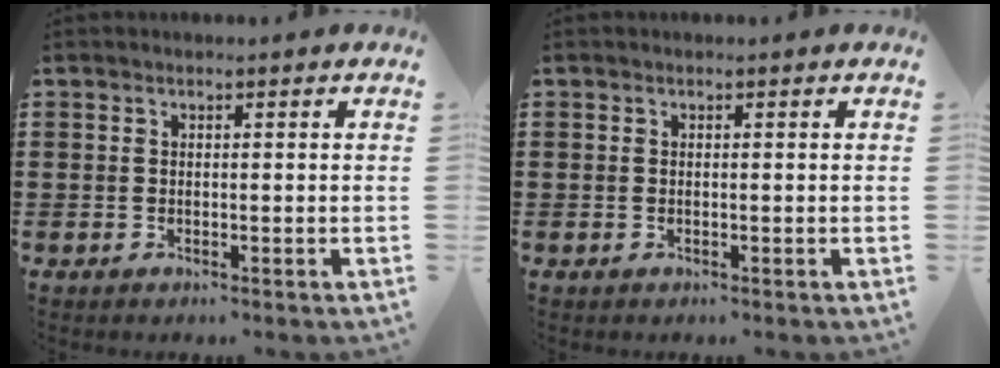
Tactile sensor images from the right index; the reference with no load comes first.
{"total": 0.0}